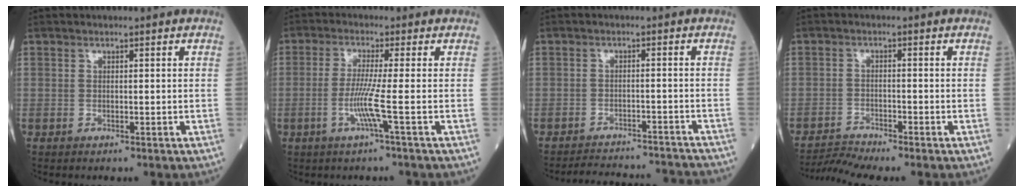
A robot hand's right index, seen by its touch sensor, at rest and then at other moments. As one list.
[{"total": 4.8, "force": [-1.4, -1.4, 4.4], "torque": [-0.093, -0.010, -0.028]}, {"total": 12.5, "force": [-12.2, 1.0, 2.2], "torque": [-0.032, 0.009, -0.156]}, {"total": 3.6, "force": [-3.3, -1.4, -0.1], "torque": [-0.009, -0.018, -0.063]}]